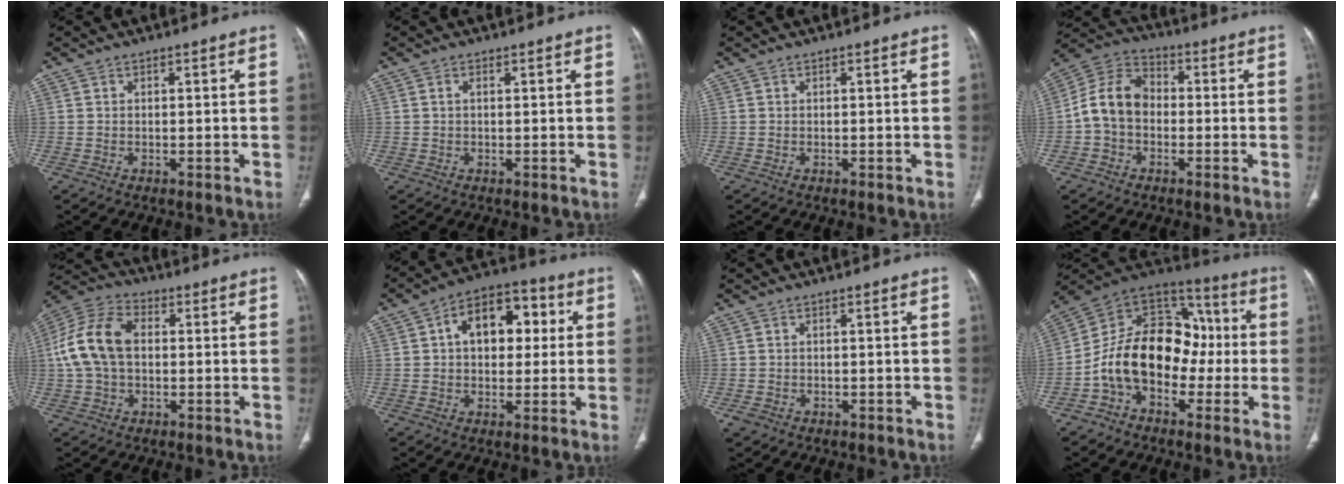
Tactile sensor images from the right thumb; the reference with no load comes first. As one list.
[{"total": 0.9, "force": [0.2, 0.5, 0.7], "torque": [-0.019, 0.005, 0.004]}, {"total": 0.0}, {"total": 10.3, "force": [-1.2, 7.7, 6.6], "torque": [-0.112, 0.036, -0.038]}, {"total": 12.9, "force": [0.7, 8.6, 9.6], "torque": [-0.194, 0.032, 0.006]}, {"total": 13.4, "force": [2.7, 8.9, 9.7], "torque": [-0.106, 0.024, 0.033]}, {"total": 1.9, "force": [-0.8, 1.5, 0.8], "torque": [-0.017, 0.004, -0.009]}, {"total": 19.0, "force": [-3.4, 13.5, 12.9], "torque": [-0.175, 0.065, -0.065]}]